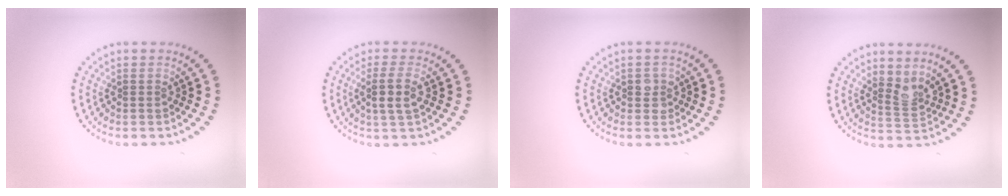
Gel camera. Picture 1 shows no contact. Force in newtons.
{"total": 2.5, "press": 2.2, "slide": 1.2}
{"total": 1.5, "press": 1.4, "slide": 0.5}
{"total": 2.0, "press": 1.6, "slide": 1.3}